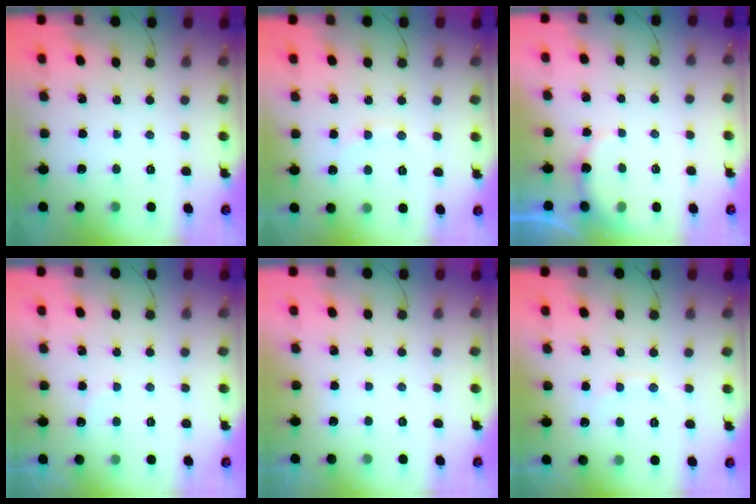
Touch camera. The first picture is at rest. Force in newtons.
{"total": 4.2, "press": 4.1, "slide": 1.0}
{"total": 5.7, "press": 5.7, "slide": 1.0}
{"total": 5.9, "press": 5.9, "slide": 0.8}
{"total": 2.8, "press": 2.8, "slide": 0.1}
{"total": 6.7, "press": 6.6, "slide": 1.2}